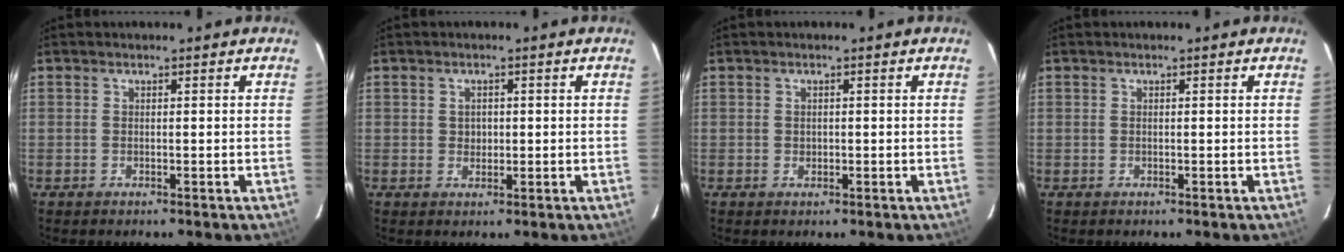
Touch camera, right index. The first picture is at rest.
{"total": 1.6, "force": [0.2, 1.4, 0.8], "torque": [-0.011, 0.003, 0.002]}
{"total": 0.8, "force": [0.0, 0.8, 0.2], "torque": [-0.001, 0.001, 0.001]}
{"total": 0.0}